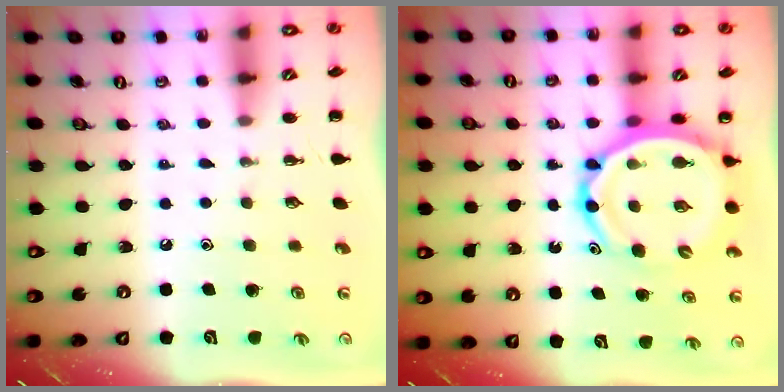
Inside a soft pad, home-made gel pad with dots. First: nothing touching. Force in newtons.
{"total": 14.2, "press": 13.6, "slide": 3.9}